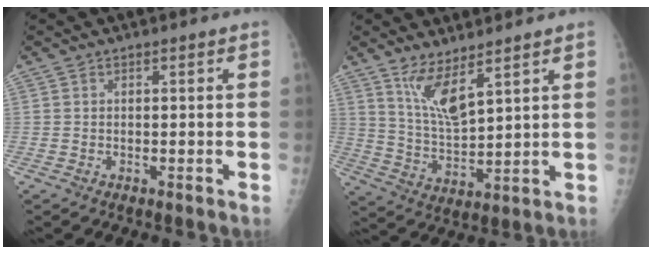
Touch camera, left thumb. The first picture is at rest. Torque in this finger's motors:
{"motor_torque": [0.11, 0.38, -0.18, -0.44, 0.00]}